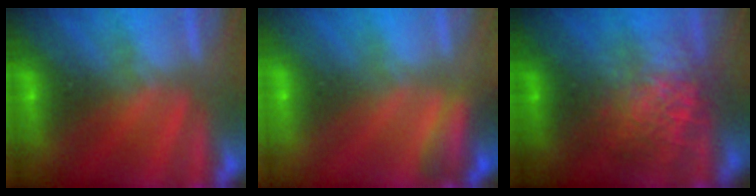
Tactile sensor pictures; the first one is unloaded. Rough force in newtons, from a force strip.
{"total": 2.7}
{"total": 5.7}